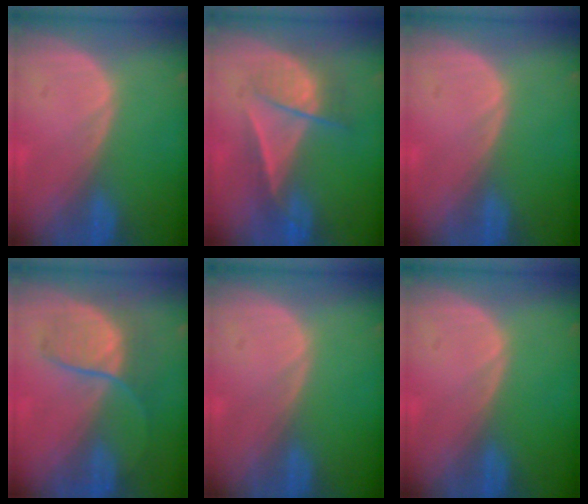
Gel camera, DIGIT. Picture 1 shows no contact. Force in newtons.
{"total": 7.1, "press": 6.1, "slide": 3.7}
{"total": 0.0}
{"total": 6.6, "press": 6.5, "slide": 1.3}
{"total": 0.0}
{"total": 0.0}